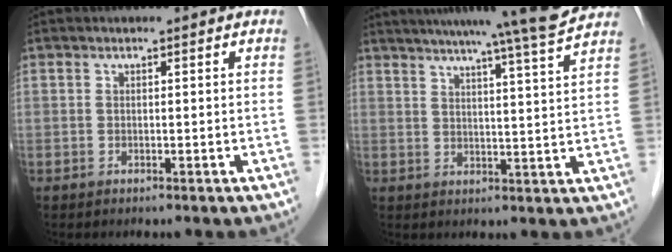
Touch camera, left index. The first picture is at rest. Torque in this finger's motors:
{"motor_torque": [1.04, -1.10, 0.49, 0.11]}